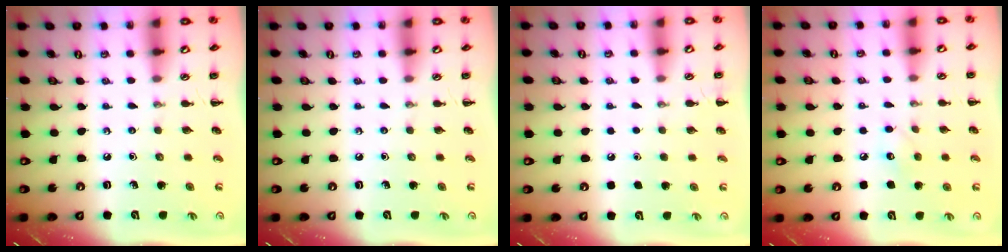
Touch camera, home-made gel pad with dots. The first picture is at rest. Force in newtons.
{"total": 0.0}
{"total": 1.8, "press": 1.8, "slide": 0.1}
{"total": 6.6, "press": 6.4, "slide": 1.5}